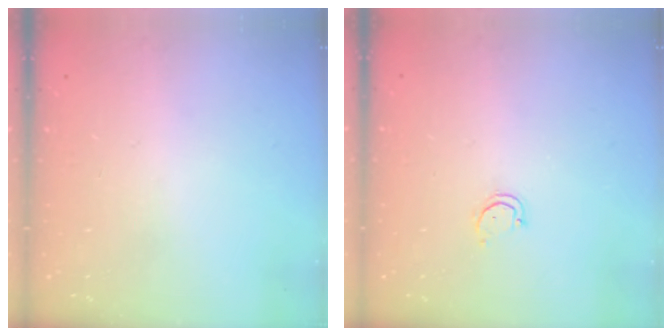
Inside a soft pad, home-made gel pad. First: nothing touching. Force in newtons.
{"total": 2.6, "press": 2.6, "slide": 0.2}